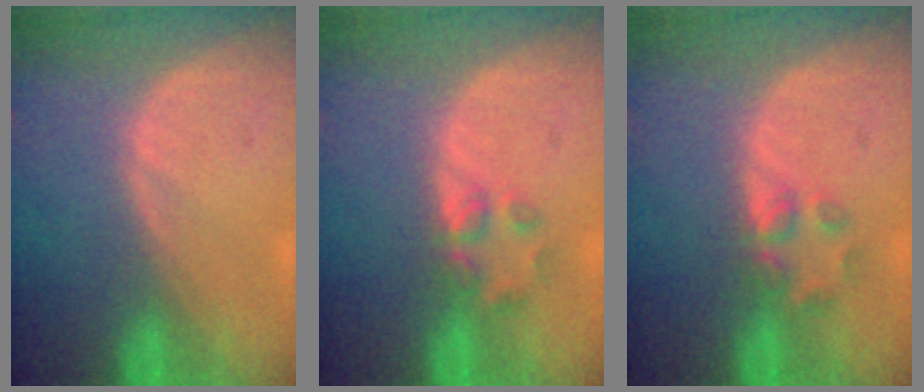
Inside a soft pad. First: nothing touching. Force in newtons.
{"total": 2.7, "press": 2.6, "slide": 0.9}
{"total": 2.7, "press": 2.6, "slide": 0.9}